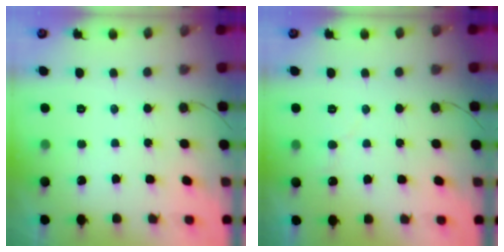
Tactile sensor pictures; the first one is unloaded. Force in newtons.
{"total": 3.6, "press": 3.6, "slide": 0.2}